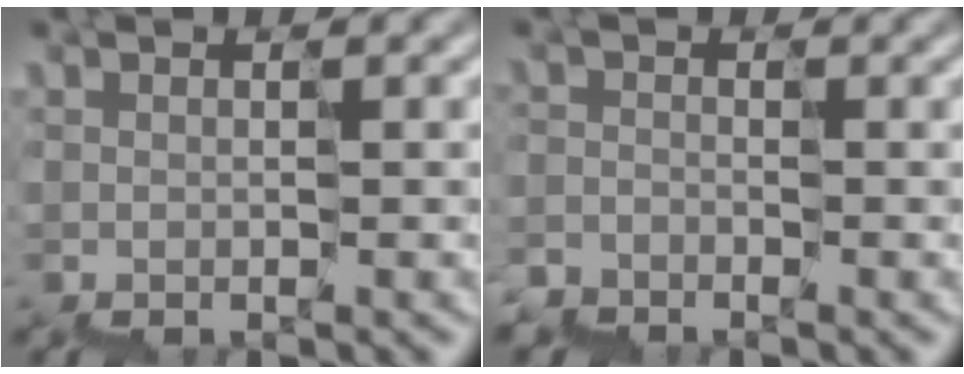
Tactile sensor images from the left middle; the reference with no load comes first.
{"total": 2.2, "force": [-1.7, -0.2, -1.4], "torque": [0.034, -0.011, -0.041]}